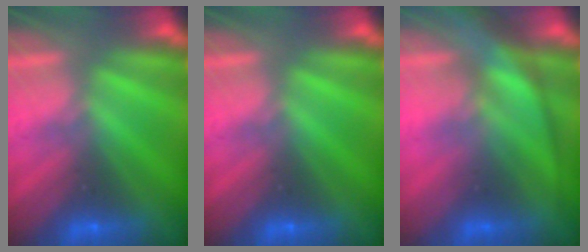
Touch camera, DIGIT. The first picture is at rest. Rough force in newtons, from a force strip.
{"total": 0.0}
{"total": 3.2}